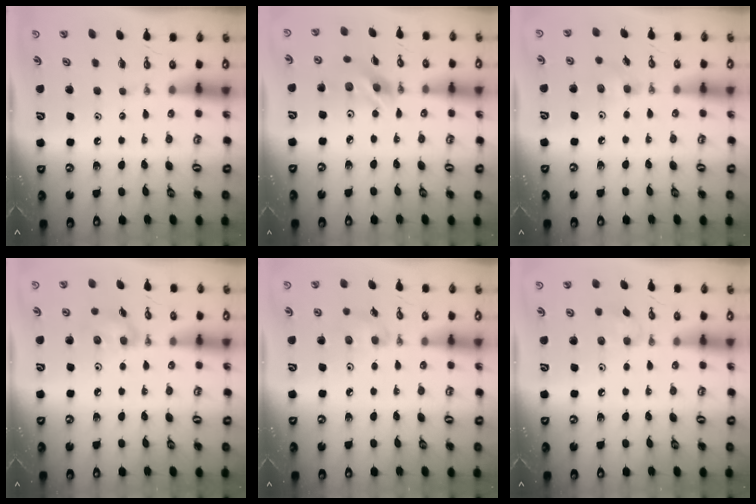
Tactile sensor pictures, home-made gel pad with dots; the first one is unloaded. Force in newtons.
{"total": 9.4, "press": 9.4, "slide": 0.3}
{"total": 5.5, "press": 5.3, "slide": 1.3}
{"total": 7.8, "press": 7.3, "slide": 2.8}
{"total": 5.1, "press": 4.8, "slide": 1.7}
{"total": 6.7, "press": 6.6, "slide": 0.8}